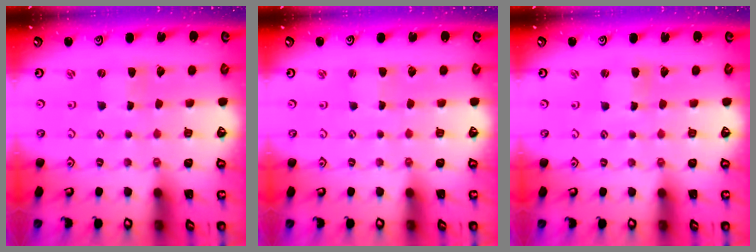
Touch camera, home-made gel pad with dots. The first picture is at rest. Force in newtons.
{"total": 1.1, "press": 1.1, "slide": 0.1}
{"total": 1.3, "press": 1.2, "slide": 0.2}